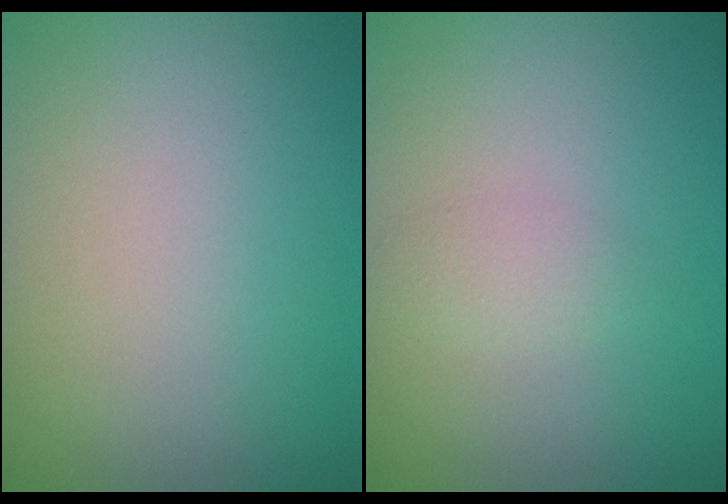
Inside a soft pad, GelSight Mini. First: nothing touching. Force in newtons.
{"total": 1.2, "press": 1.2, "slide": 0.1}